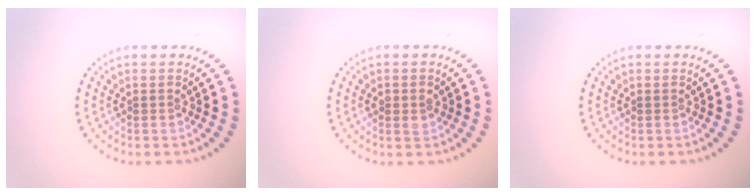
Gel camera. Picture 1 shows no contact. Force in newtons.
{"total": 1.1, "press": 1.1, "slide": 0.0}
{"total": 0.0}